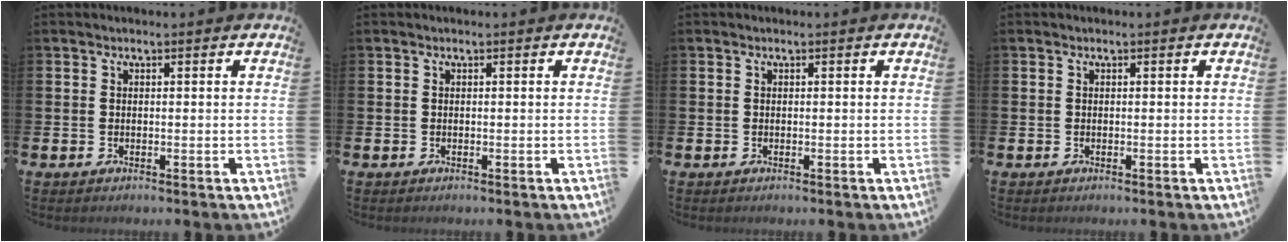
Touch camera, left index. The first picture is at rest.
{"total": 0.0}
{"total": 0.0}
{"total": 0.0}